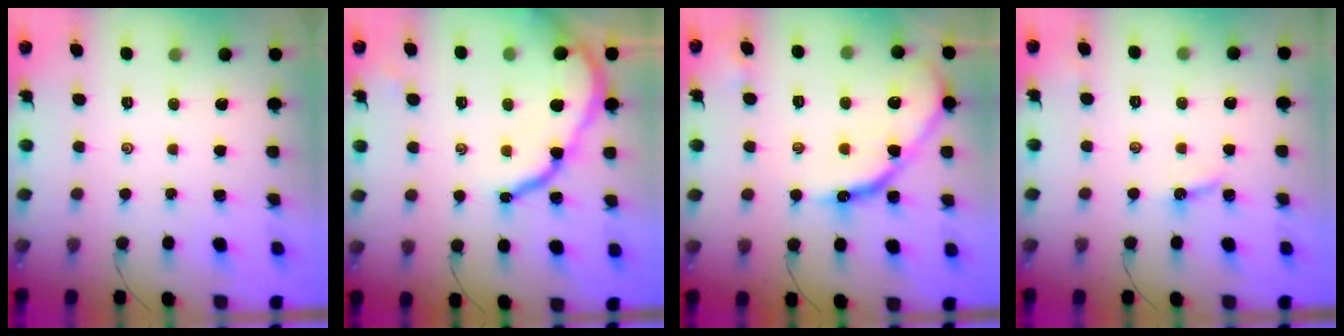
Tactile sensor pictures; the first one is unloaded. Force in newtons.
{"total": 11.9, "press": 11.8, "slide": 1.3}
{"total": 13.5, "press": 13.4, "slide": 1.4}
{"total": 5.3, "press": 5.3, "slide": 0.6}